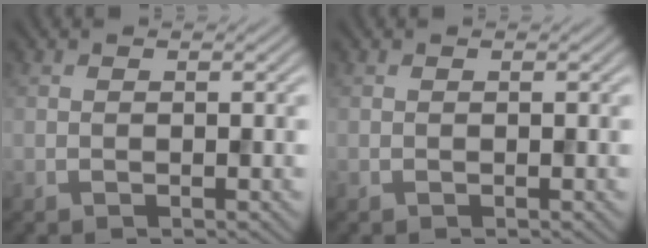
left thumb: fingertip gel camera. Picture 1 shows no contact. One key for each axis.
{"total": 0.0}